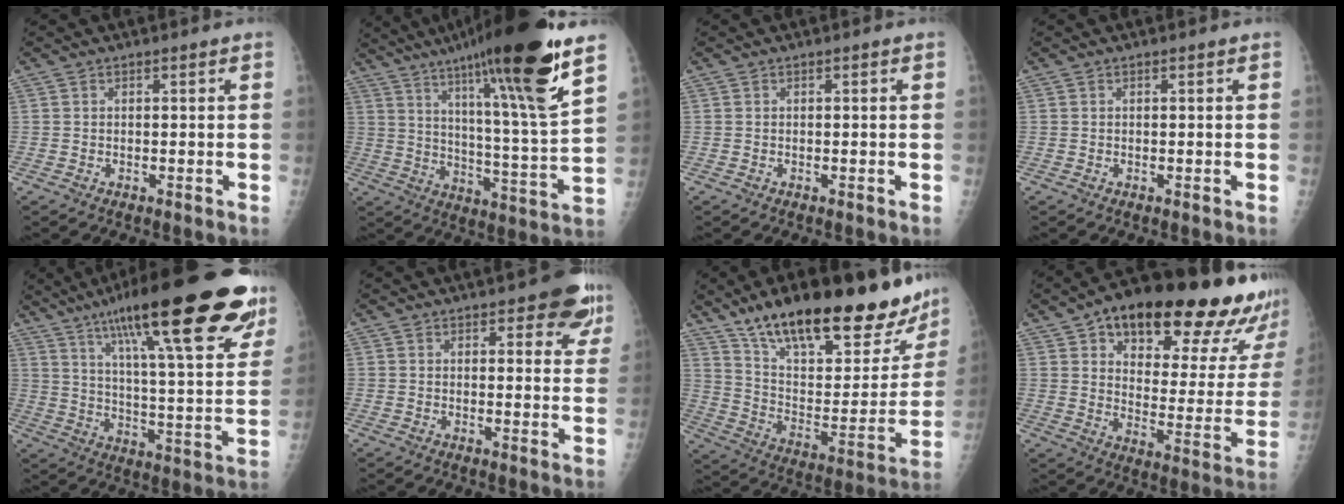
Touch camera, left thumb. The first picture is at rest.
{"total": 25.1, "force": [16.1, 1.8, 19.2], "torque": [-0.289, -0.060, 0.252]}
{"total": 0.0}
{"total": 0.0}
{"total": 30.8, "force": [18.9, 6.7, 23.4], "torque": [-0.329, -0.034, 0.283]}
{"total": 7.8, "force": [4.9, 3.1, 5.2], "torque": [-0.027, -0.020, 0.055]}
{"total": 31.6, "force": [23.0, 10.5, 18.9], "torque": [-0.254, -0.075, 0.351]}
{"total": 28.4, "force": [19.8, 10.5, 17.4], "torque": [-0.196, -0.068, 0.266]}